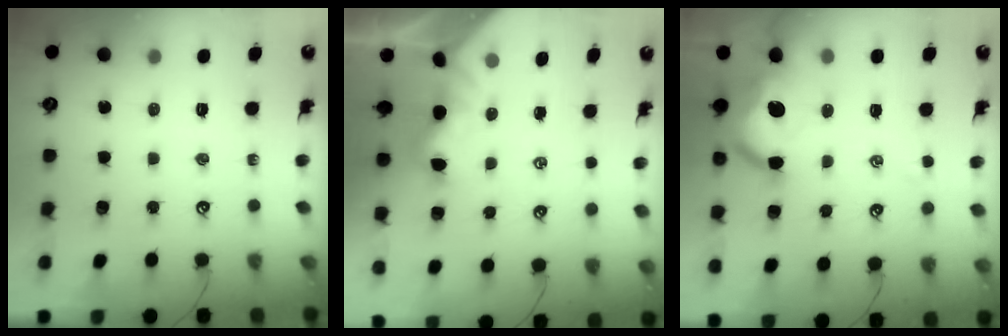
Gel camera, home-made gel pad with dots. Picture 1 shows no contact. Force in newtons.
{"total": 1.2, "press": 1.0, "slide": 0.7}
{"total": 9.4, "press": 9.2, "slide": 1.9}